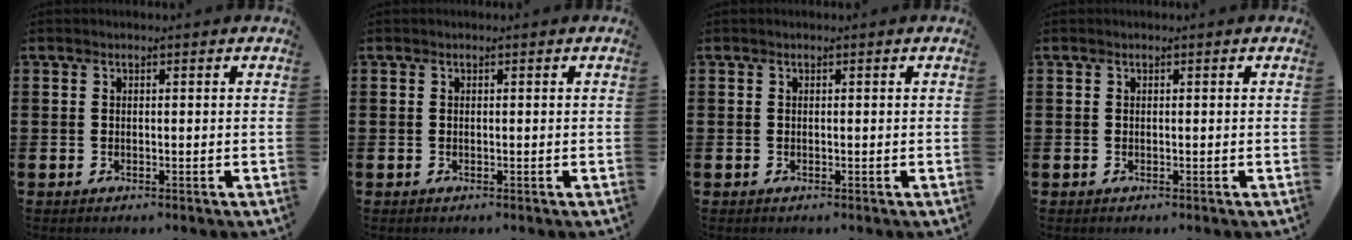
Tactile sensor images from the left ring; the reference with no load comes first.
{"total": 0.0}
{"total": 0.0}
{"total": 0.0}